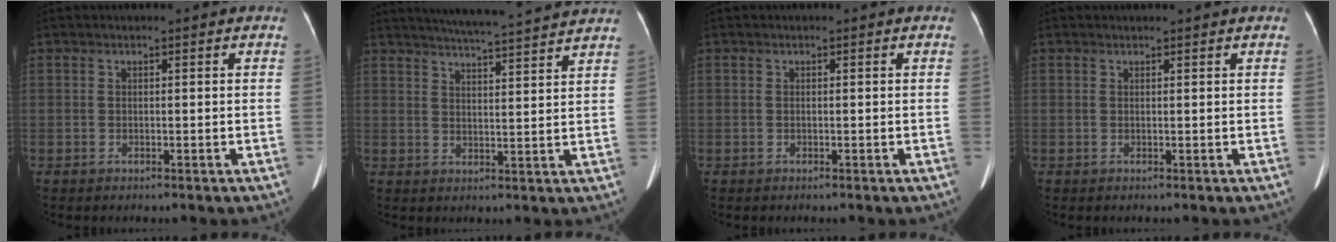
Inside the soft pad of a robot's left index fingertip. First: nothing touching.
{"total": 14.5, "force": [13.3, -0.1, 5.7], "torque": [-0.099, 0.011, 0.176]}
{"total": 0.0}
{"total": 1.6, "force": [1.5, 0.2, 0.3], "torque": [-0.008, 0.012, 0.017]}